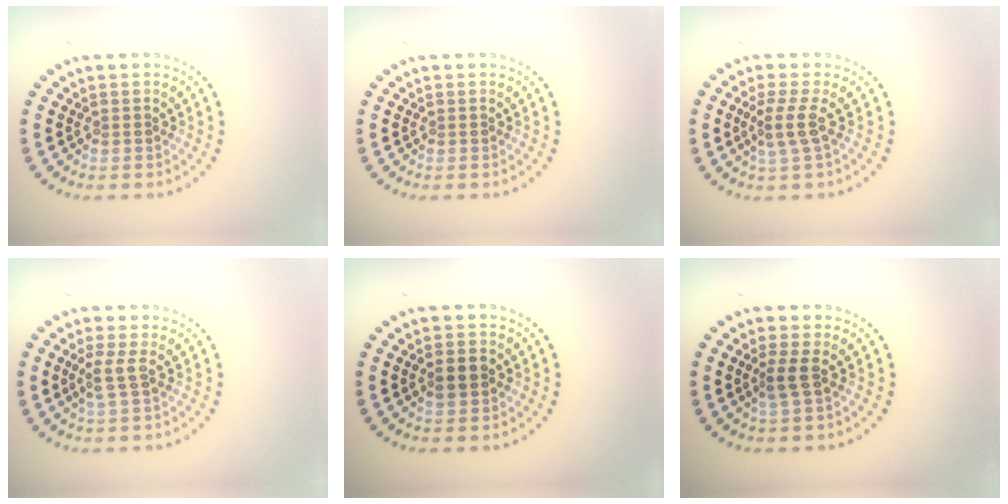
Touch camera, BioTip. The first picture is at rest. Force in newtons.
{"total": 0.0}
{"total": 2.2, "press": 1.6, "slide": 1.5}
{"total": 1.6, "press": 1.3, "slide": 1.0}
{"total": 2.2, "press": 2.2, "slide": 0.1}
{"total": 1.6, "press": 1.3, "slide": 1.0}